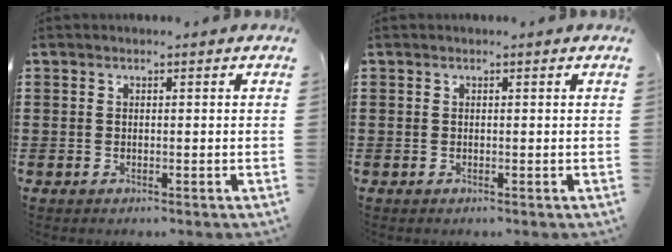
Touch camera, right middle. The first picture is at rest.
{"total": 0.0}